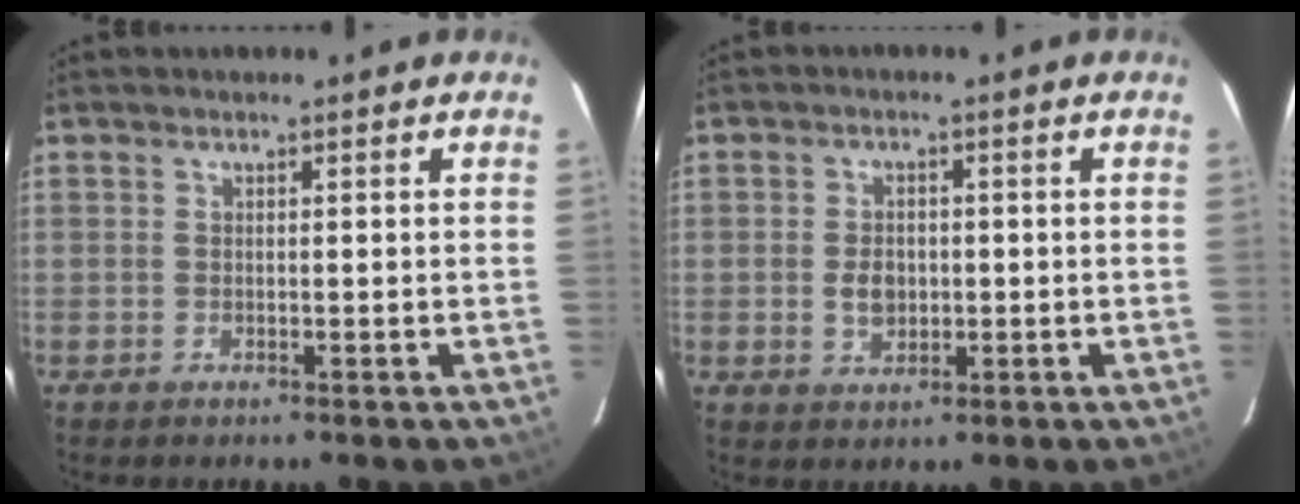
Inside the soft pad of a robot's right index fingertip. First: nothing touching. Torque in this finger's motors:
{"motor_torque": [1.23, 0.13, 0.32, 0.03]}